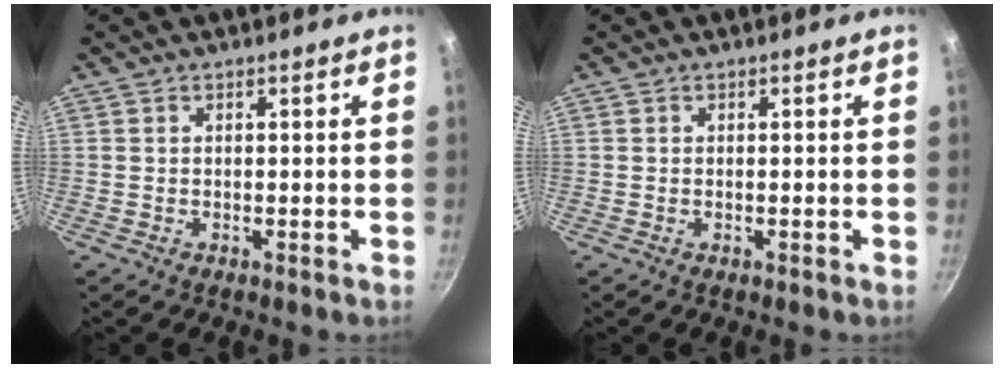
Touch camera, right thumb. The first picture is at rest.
{"total": 0.0}